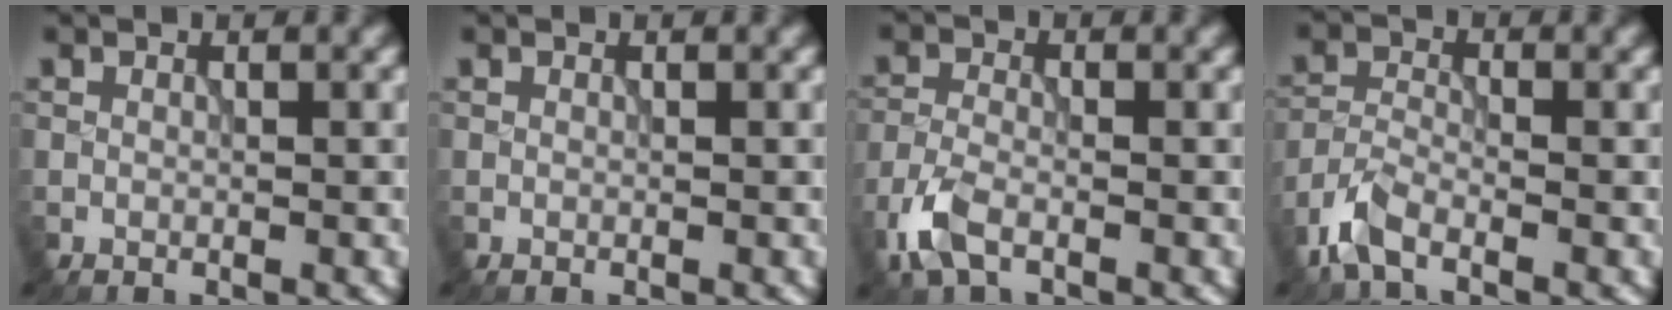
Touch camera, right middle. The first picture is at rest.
{"total": 0.0}
{"total": 3.6, "force": [-2.2, 1.6, 2.4], "torque": [-0.060, -0.004, -0.055]}
{"total": 3.5, "force": [-2.5, 1.2, 2.1], "torque": [-0.050, -0.002, -0.065]}